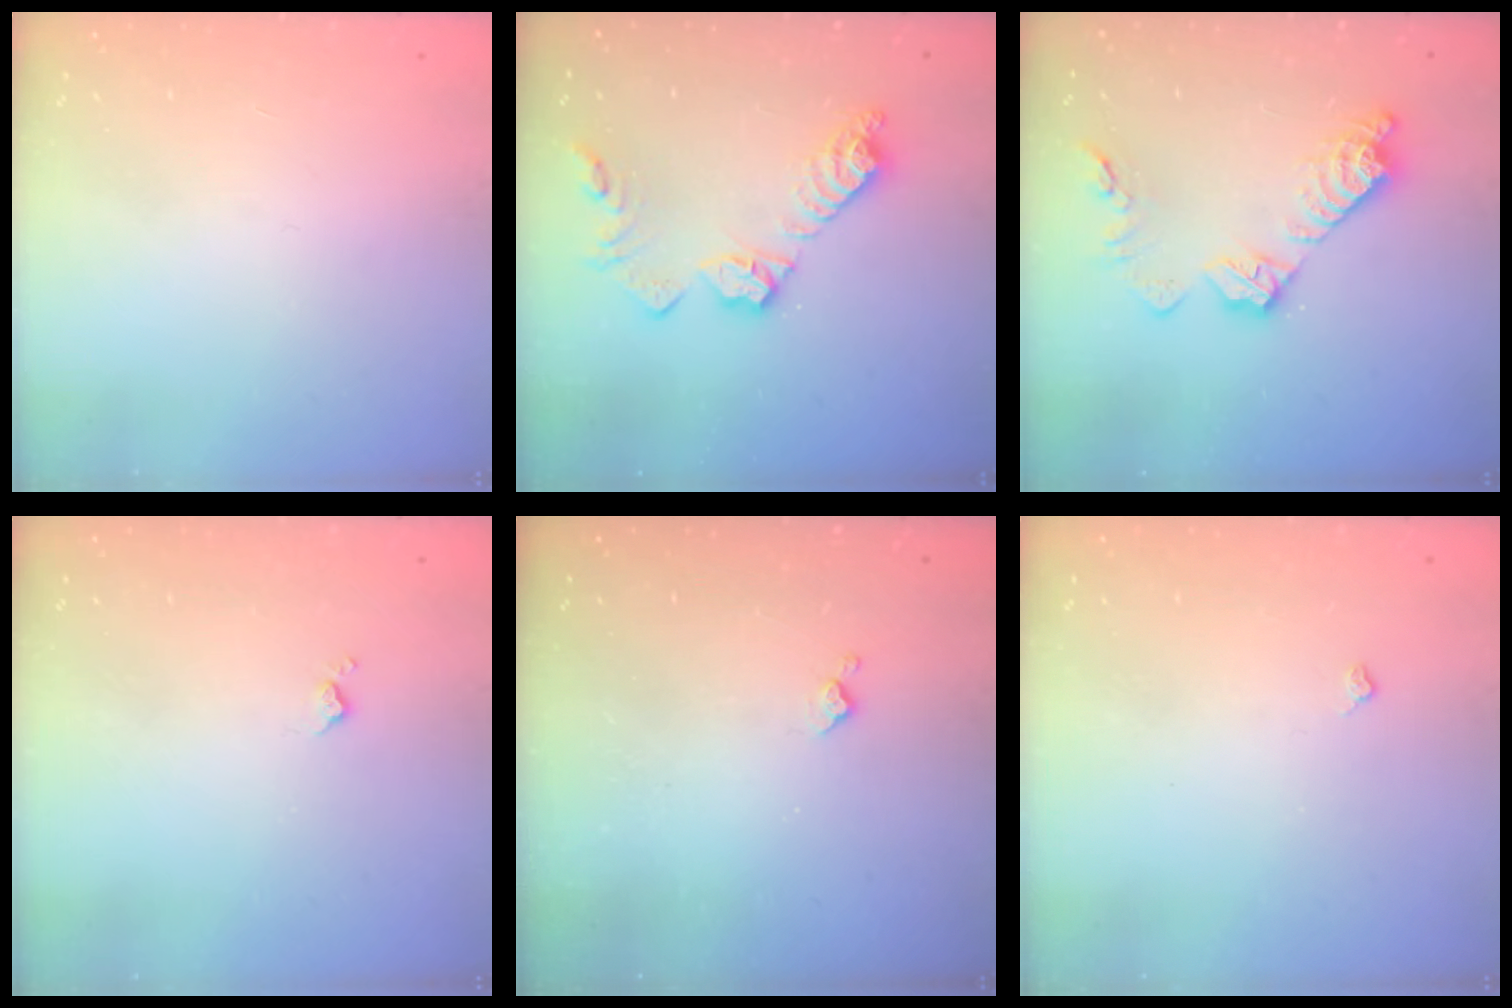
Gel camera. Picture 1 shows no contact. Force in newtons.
{"total": 14.3, "press": 14.3, "slide": 1.0}
{"total": 12.9, "press": 12.9, "slide": 0.7}
{"total": 3.8, "press": 3.7, "slide": 0.6}
{"total": 3.0, "press": 3.0, "slide": 0.6}
{"total": 3.0, "press": 3.0, "slide": 0.5}